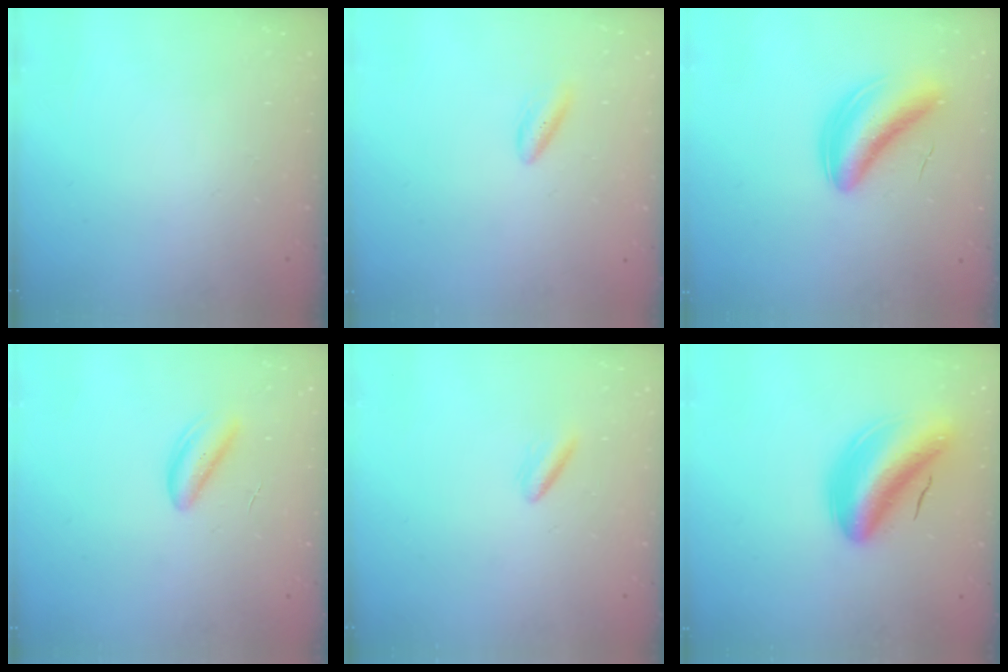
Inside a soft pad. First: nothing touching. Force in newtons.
{"total": 3.1, "press": 2.8, "slide": 1.5}
{"total": 7.7, "press": 7.3, "slide": 2.5}
{"total": 2.9, "press": 2.9, "slide": 0.1}
{"total": 2.7, "press": 2.5, "slide": 1.0}
{"total": 11.2, "press": 10.6, "slide": 3.7}